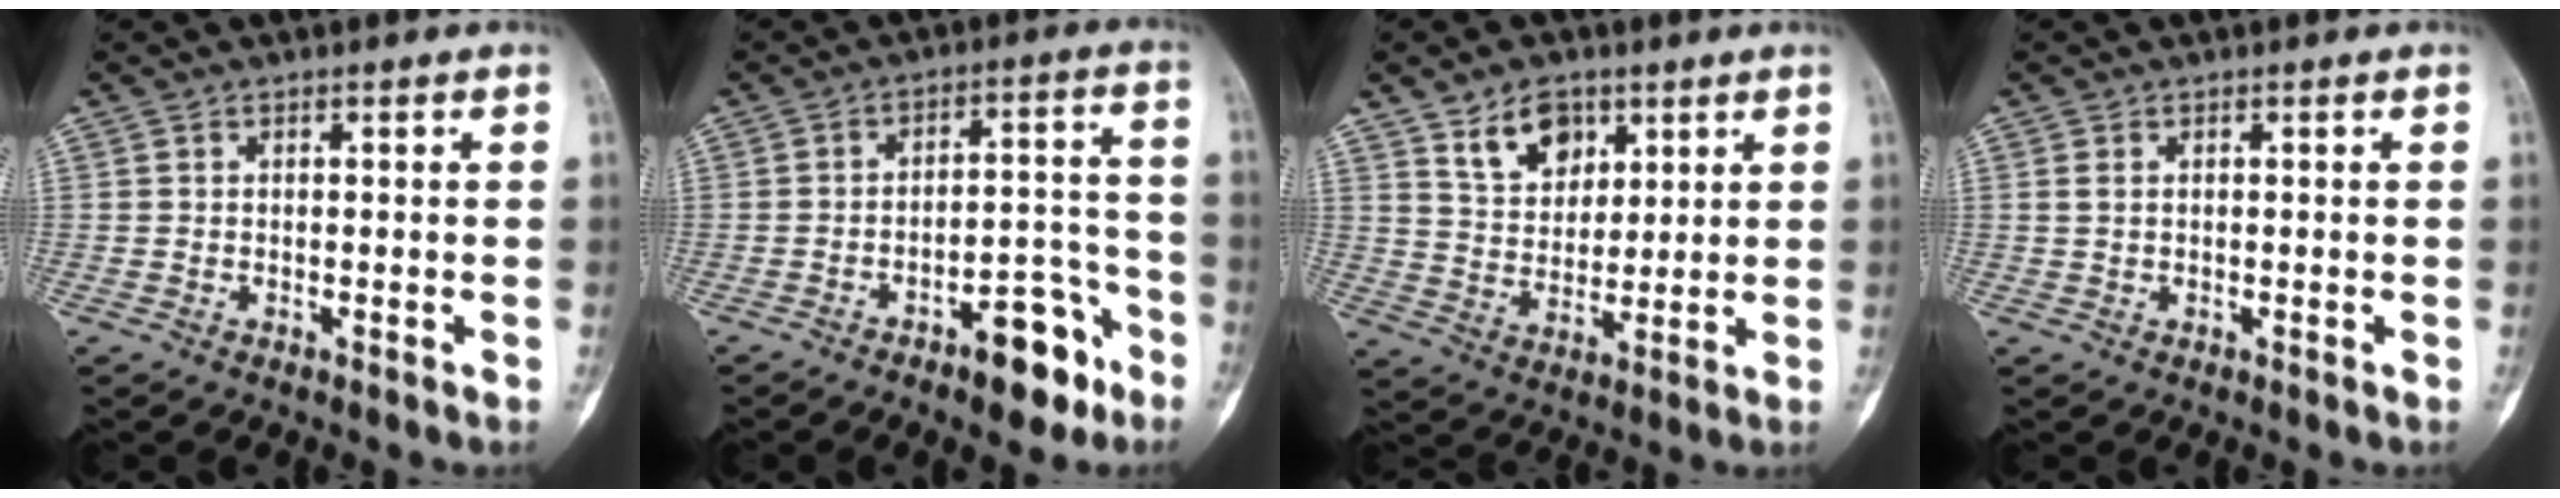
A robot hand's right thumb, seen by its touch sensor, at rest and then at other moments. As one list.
[{"total": 10.8, "force": [-6.4, 4.6, 7.3], "torque": [-0.080, 0.055, -0.089]}, {"total": 9.1, "force": [5.1, 6.0, 4.5], "torque": [-0.050, -0.032, 0.097]}, {"total": 1.3, "force": [0.3, 0.9, 0.9], "torque": [-0.018, 0.002, 0.007]}]